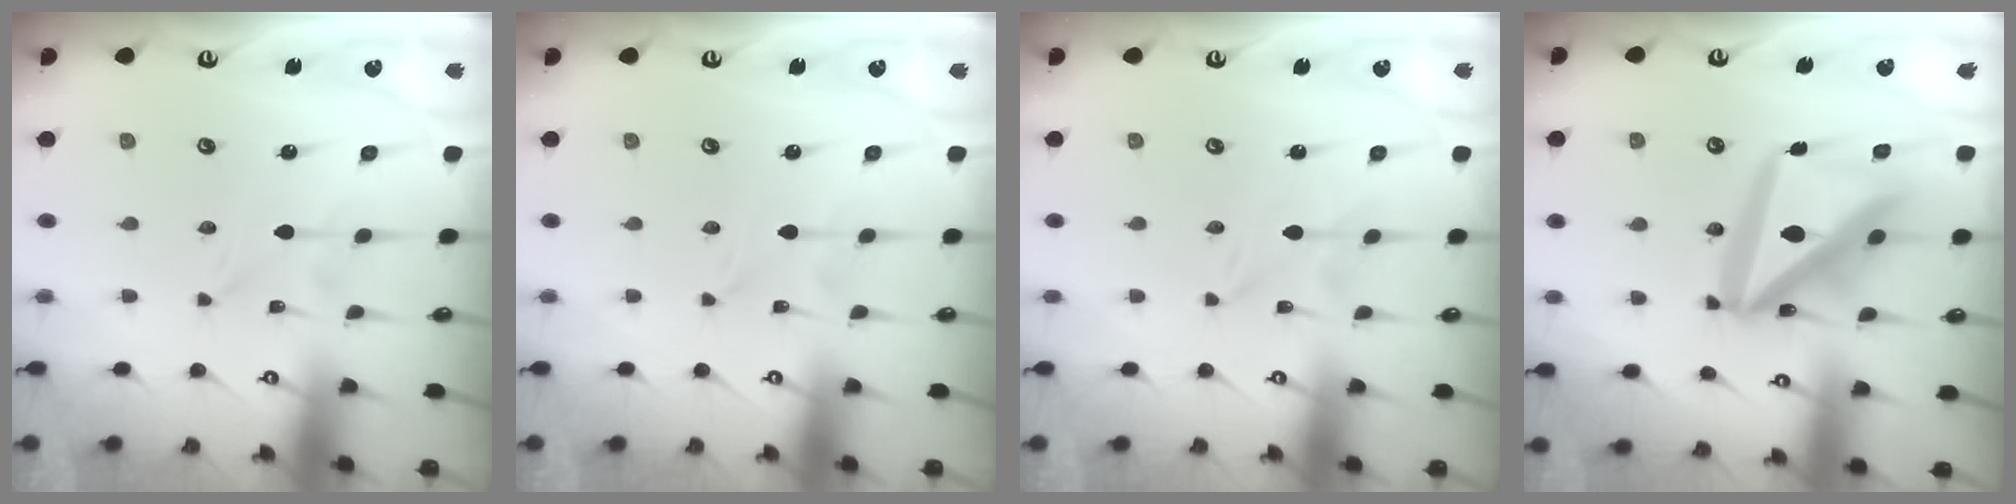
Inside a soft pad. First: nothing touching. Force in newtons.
{"total": 0.0}
{"total": 0.0}
{"total": 20.0, "press": 19.8, "slide": 2.4}